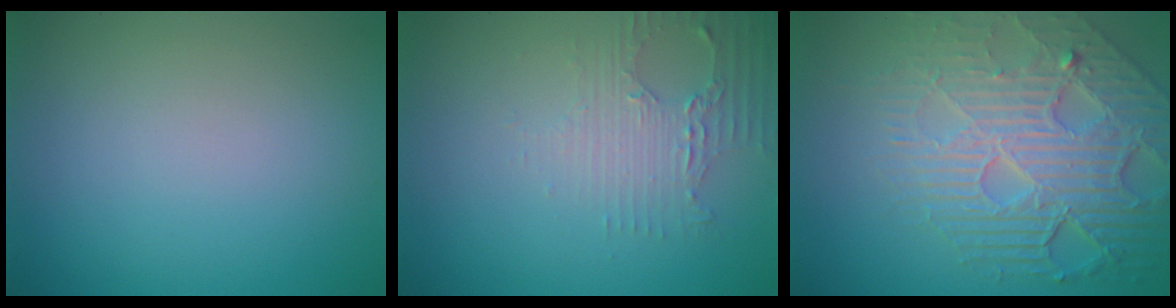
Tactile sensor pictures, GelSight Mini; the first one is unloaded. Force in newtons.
{"total": 2.7, "press": 2.4, "slide": 1.3}
{"total": 8.0, "press": 5.9, "slide": 5.4}